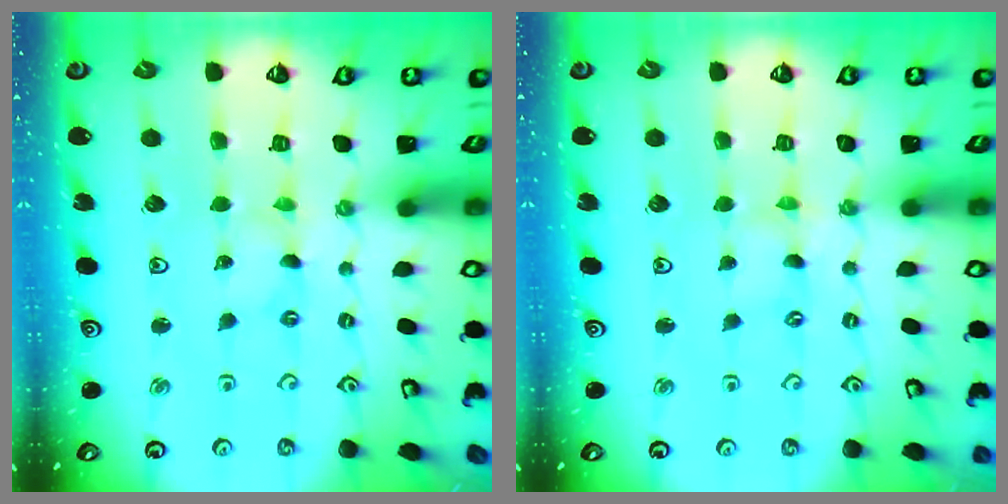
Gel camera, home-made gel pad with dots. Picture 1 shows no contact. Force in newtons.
{"total": 0.0}